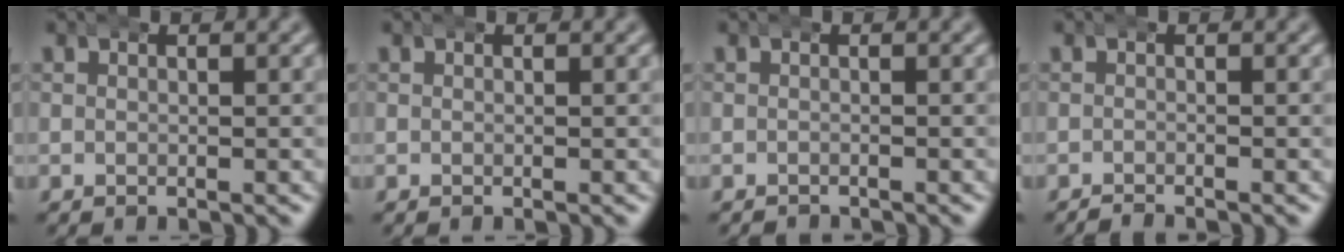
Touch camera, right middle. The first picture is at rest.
{"total": 0.0}
{"total": 1.0, "force": [-1.0, 0.0, -0.2], "torque": [-0.002, -0.008, -0.013]}
{"total": 1.2, "force": [-1.2, 0.0, 0.0], "torque": [-0.004, -0.006, -0.020]}